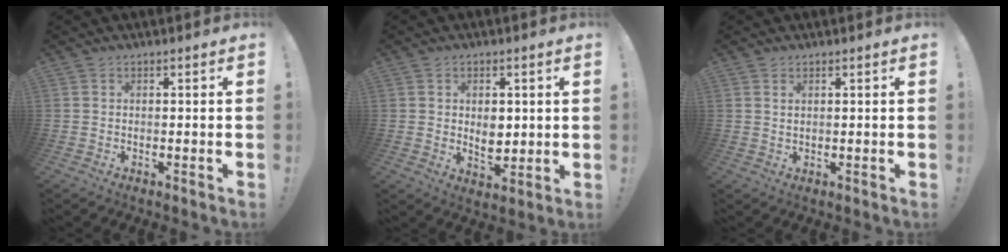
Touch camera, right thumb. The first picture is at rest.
{"total": 5.7, "force": [0.9, 4.6, 3.2], "torque": [-0.026, -0.011, 0.015]}
{"total": 1.3, "force": [0.8, 0.5, 0.9], "torque": [-0.027, 0.003, 0.016]}